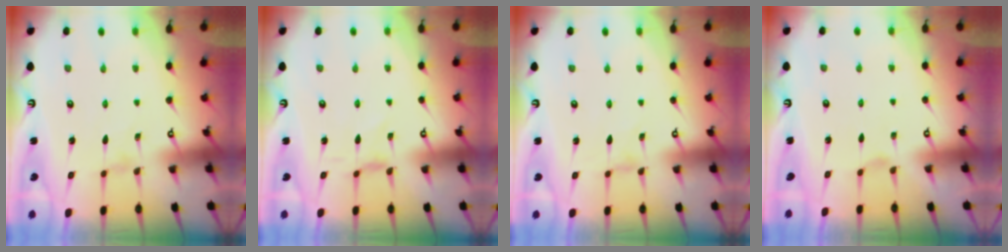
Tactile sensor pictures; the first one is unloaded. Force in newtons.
{"total": 2.3, "press": 2.3, "slide": 0.4}
{"total": 0.0}
{"total": 0.7, "press": 0.6, "slide": 0.2}